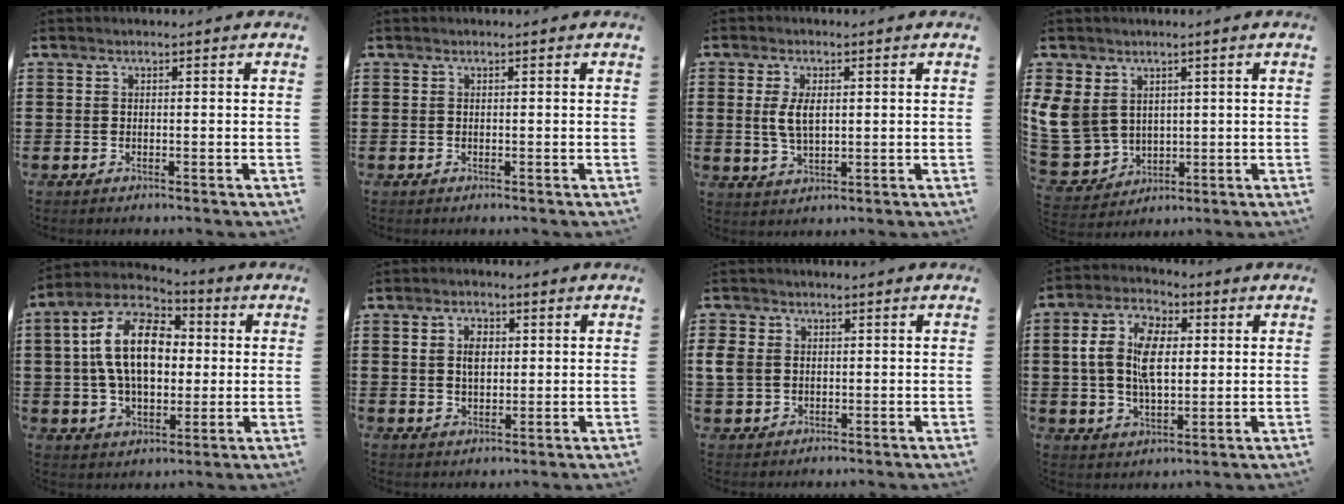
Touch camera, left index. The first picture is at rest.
{"total": 0.0}
{"total": 4.4, "force": [0.7, 2.2, 3.8], "torque": [-0.086, 0.006, 0.009]}
{"total": 7.5, "force": [1.7, 6.8, 2.9], "torque": [-0.112, -0.004, 0.031]}
{"total": 13.9, "force": [2.2, 8.4, 10.9], "torque": [-0.253, 0.015, 0.033]}
{"total": 3.8, "force": [0.9, 2.6, 2.6], "torque": [-0.051, 0.009, 0.013]}
{"total": 3.4, "force": [0.3, 2.9, 1.7], "torque": [-0.056, 0.005, -0.002]}
{"total": 10.6, "force": [1.8, 6.1, 8.6], "torque": [-0.182, 0.012, 0.027]}